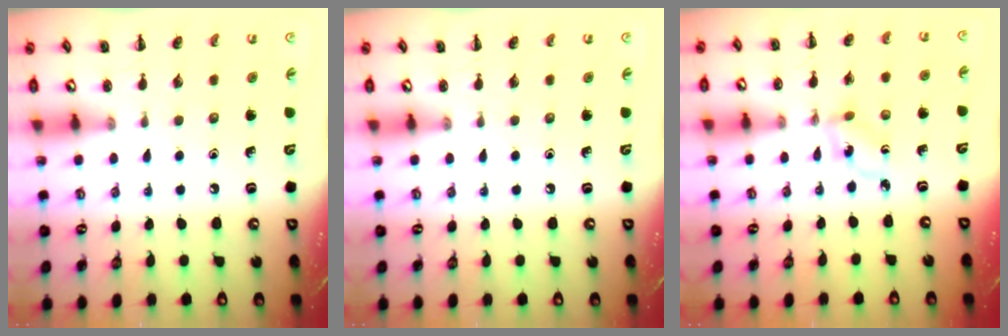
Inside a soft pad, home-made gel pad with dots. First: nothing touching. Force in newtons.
{"total": 0.0}
{"total": 1.5, "press": 1.4, "slide": 0.4}